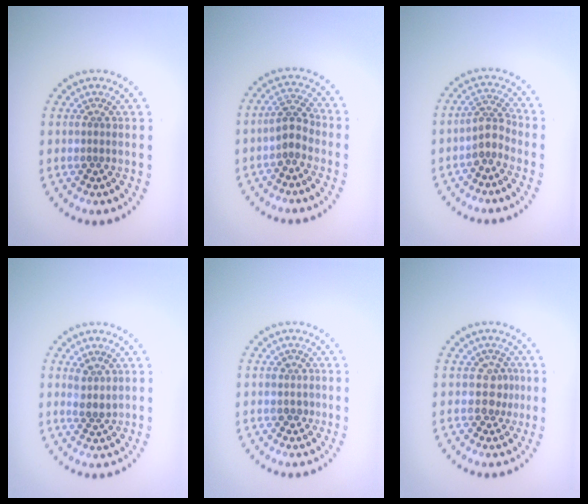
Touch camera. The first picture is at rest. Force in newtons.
{"total": 2.4, "press": 2.2, "slide": 1.0}
{"total": 2.3, "press": 1.7, "slide": 1.6}
{"total": 1.8, "press": 1.5, "slide": 1.0}
{"total": 1.1, "press": 0.9, "slide": 0.6}
{"total": 1.7, "press": 1.4, "slide": 0.9}